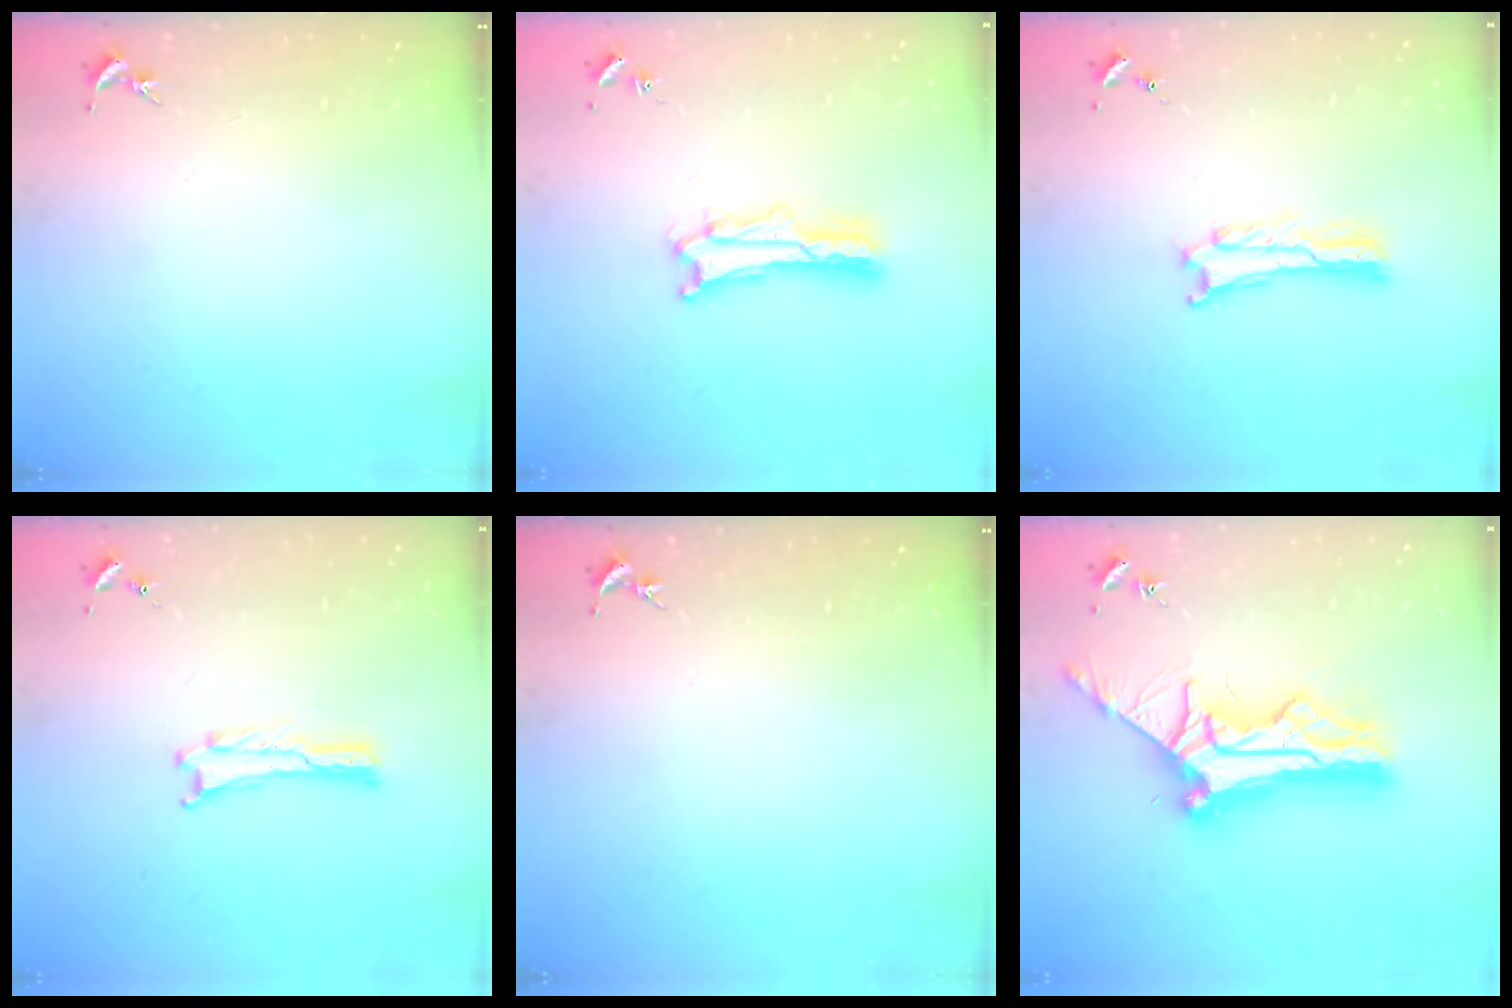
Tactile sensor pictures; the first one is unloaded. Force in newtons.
{"total": 2.1, "press": 2.1, "slide": 0.3}
{"total": 1.0, "press": 1.0, "slide": 0.2}
{"total": 0.0}
{"total": 0.0}
{"total": 12.0, "press": 12.0, "slide": 1.2}